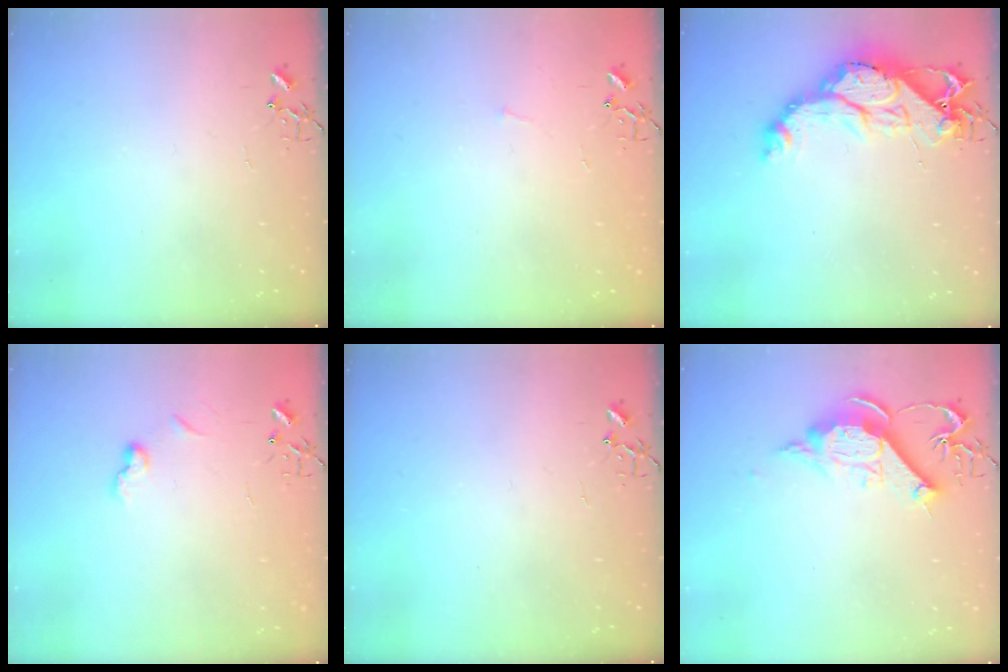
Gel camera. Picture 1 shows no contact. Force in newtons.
{"total": 2.8, "press": 2.8, "slide": 0.3}
{"total": 16.6, "press": 16.5, "slide": 1.3}
{"total": 6.8, "press": 6.7, "slide": 0.6}
{"total": 0.0}
{"total": 13.3, "press": 13.3, "slide": 1.1}